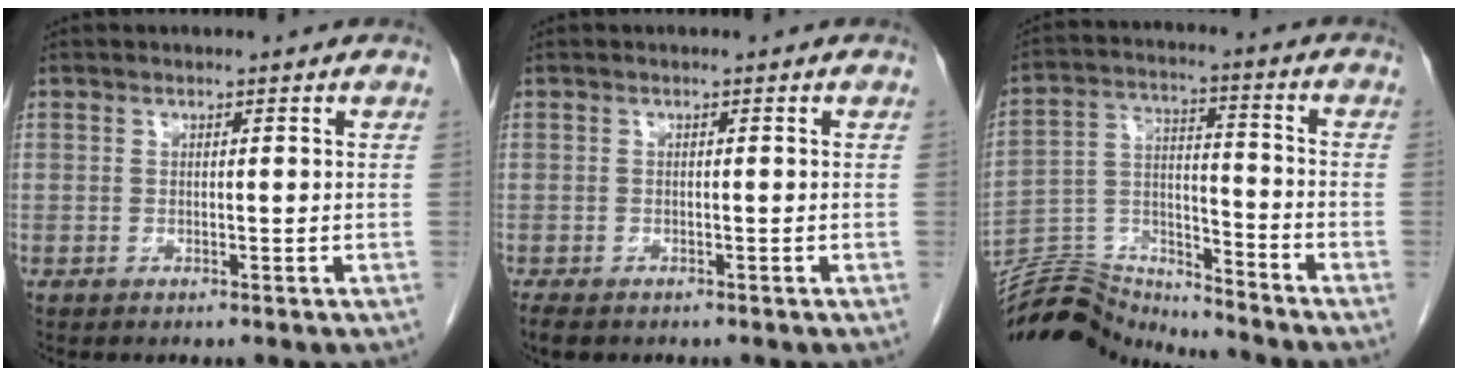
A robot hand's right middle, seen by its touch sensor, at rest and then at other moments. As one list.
[{"total": 3.3, "force": [-2.5, 1.5, 1.6], "torque": [-0.029, -0.008, -0.035]}, {"total": 12.8, "force": [-12.8, 0.0, 0.2], "torque": [-0.008, 0.034, -0.234]}]